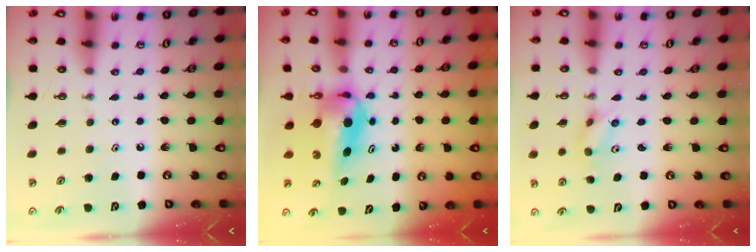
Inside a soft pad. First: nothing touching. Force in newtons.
{"total": 7.1, "press": 6.7, "slide": 2.4}
{"total": 2.6, "press": 2.4, "slide": 1.0}